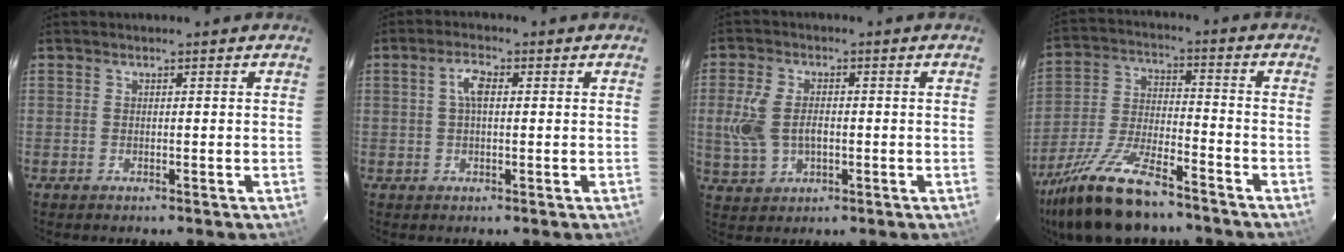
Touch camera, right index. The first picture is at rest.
{"total": 3.3, "force": [0.5, 1.4, 2.9], "torque": [-0.059, 0.010, 0.010]}
{"total": 8.1, "force": [-0.4, 5.2, 6.2], "torque": [-0.142, 0.004, -0.001]}
{"total": 18.1, "force": [-14.0, 5.2, 10.3], "torque": [-0.222, -0.026, -0.251]}